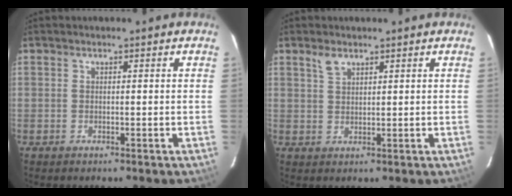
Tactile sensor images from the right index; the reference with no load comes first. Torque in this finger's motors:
{"motor_torque": [0.03, 0.00, 0.02, 0.04]}